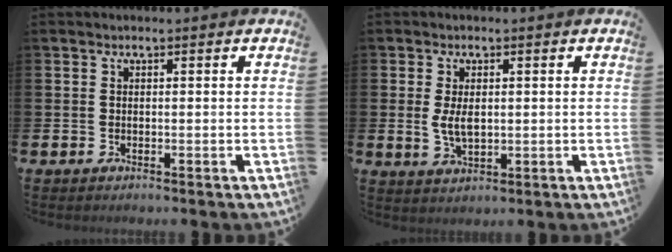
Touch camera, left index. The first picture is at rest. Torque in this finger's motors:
{"motor_torque": [0.82, 0.15, 0.15, 0.05]}